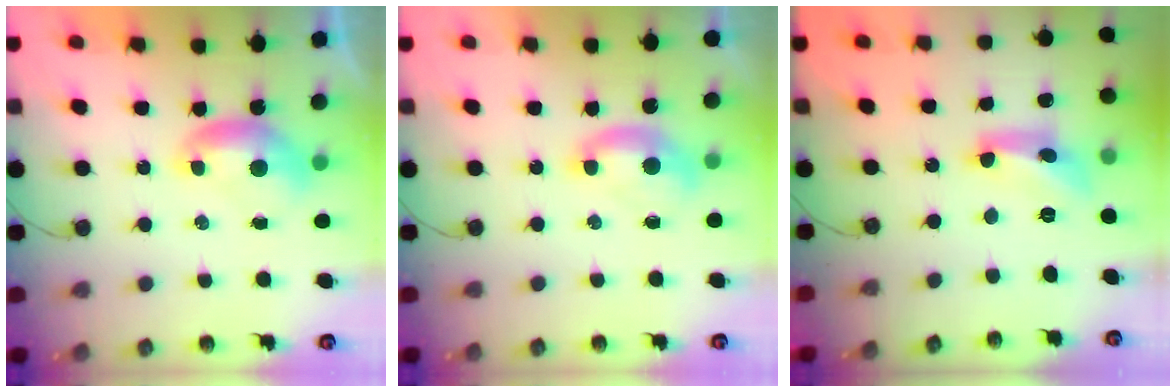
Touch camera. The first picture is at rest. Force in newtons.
{"total": 1.0, "press": 0.8, "slide": 0.6}
{"total": 8.6, "press": 8.6, "slide": 0.4}